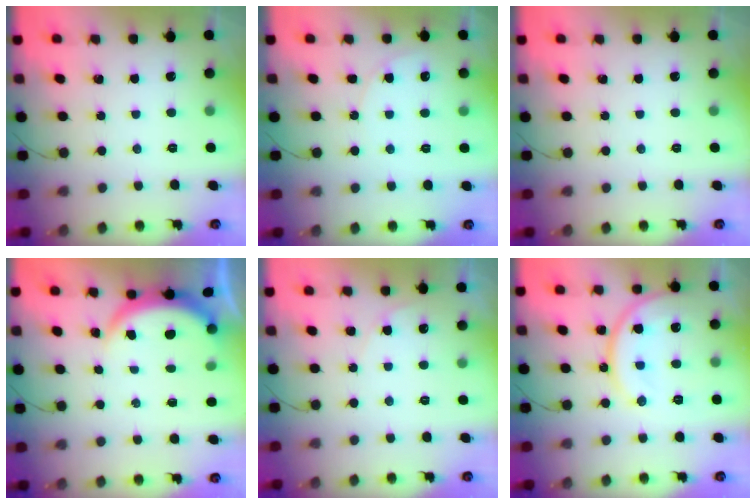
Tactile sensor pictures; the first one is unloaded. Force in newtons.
{"total": 6.7, "press": 6.7, "slide": 0.4}
{"total": 0.0}
{"total": 4.0, "press": 4.0, "slide": 0.3}
{"total": 3.4, "press": 3.4, "slide": 0.1}
{"total": 14.6, "press": 14.5, "slide": 1.7}